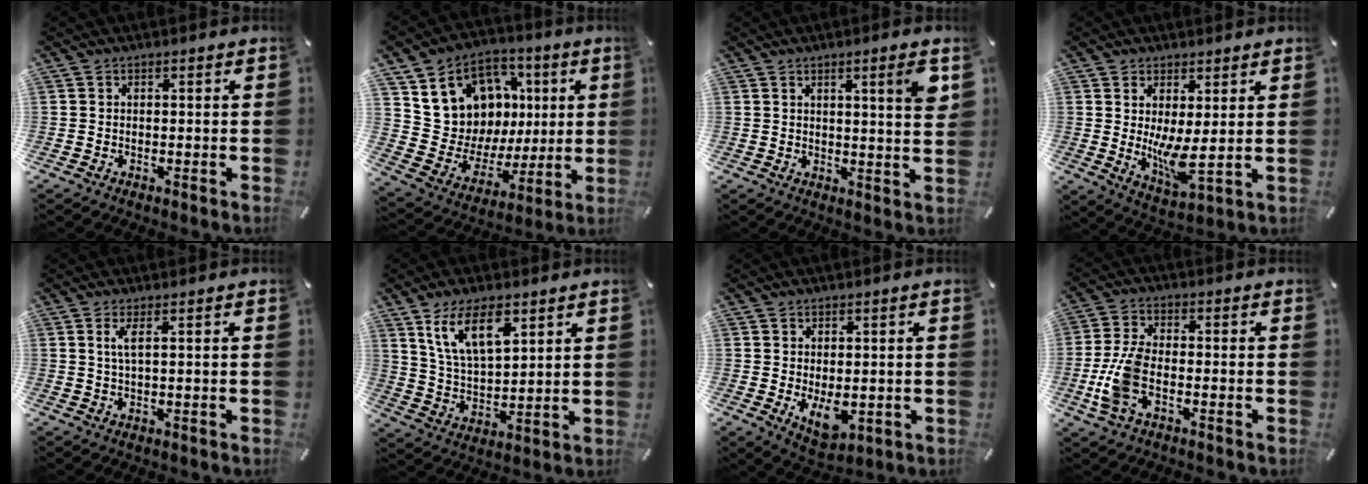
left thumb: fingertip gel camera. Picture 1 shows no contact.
{"total": 12.7, "force": [4.4, 11.6, 2.5], "torque": [-0.044, -0.042, 0.097]}
{"total": 5.8, "force": [2.9, 0.0, 5.1], "torque": [-0.077, -0.014, 0.040]}
{"total": 8.3, "force": [1.6, 3.3, 7.4], "torque": [-0.128, -0.034, 0.032]}
{"total": 3.3, "force": [1.1, 0.4, 3.1], "torque": [-0.065, -0.001, 0.016]}
{"total": 11.9, "force": [7.2, 5.4, 7.8], "torque": [-0.168, -0.022, 0.129]}
{"total": 6.3, "force": [-0.5, 4.1, 4.7], "torque": [-0.080, -0.010, -0.012]}
{"total": 8.7, "force": [-2.4, 4.4, 7.1], "torque": [-0.161, -0.007, -0.044]}